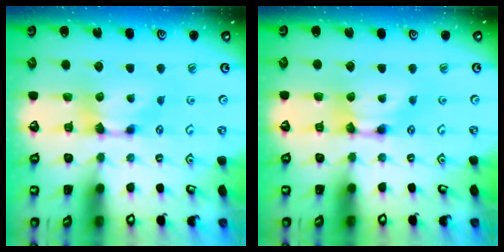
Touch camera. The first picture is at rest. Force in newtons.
{"total": 2.0, "press": 2.0, "slide": 0.1}